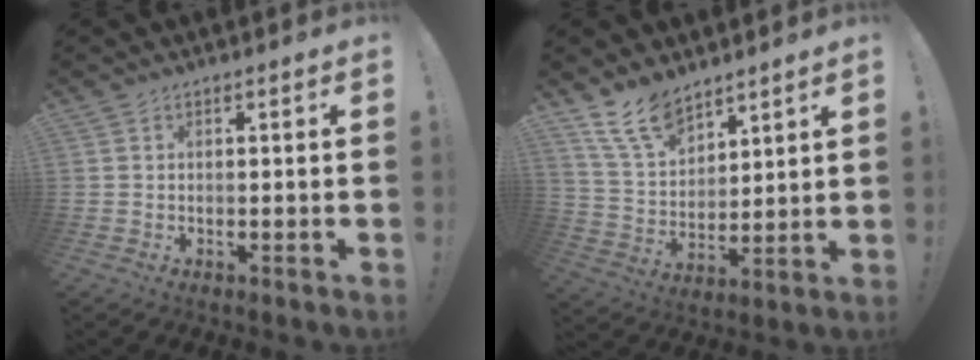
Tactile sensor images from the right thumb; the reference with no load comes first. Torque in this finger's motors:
{"motor_torque": [0.10, 0.13, 0.40, 0.40, 0.01]}